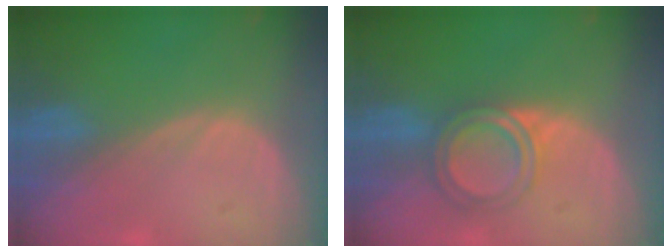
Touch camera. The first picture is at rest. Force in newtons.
{"total": 4.7, "press": 4.7, "slide": 0.2}